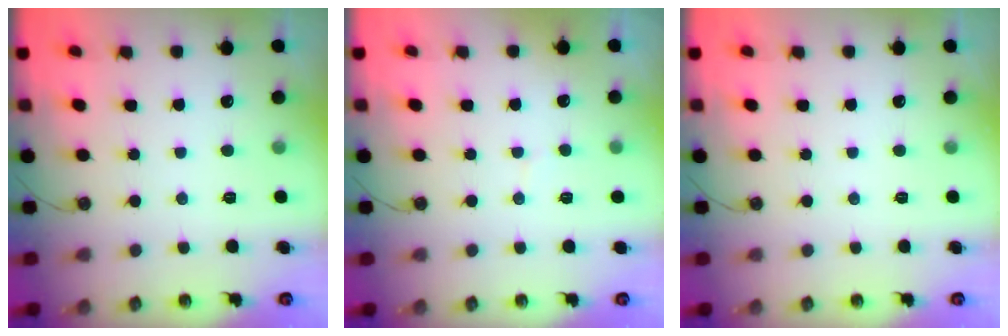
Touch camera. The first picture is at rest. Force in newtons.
{"total": 4.0, "press": 4.0, "slide": 0.4}
{"total": 0.0}